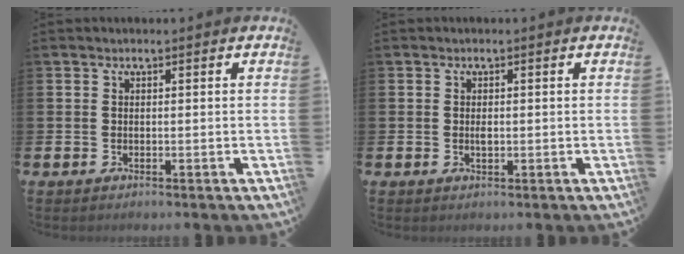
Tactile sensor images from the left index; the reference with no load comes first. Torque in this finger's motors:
{"motor_torque": [0.23, -0.08, 0.00, 0.04]}